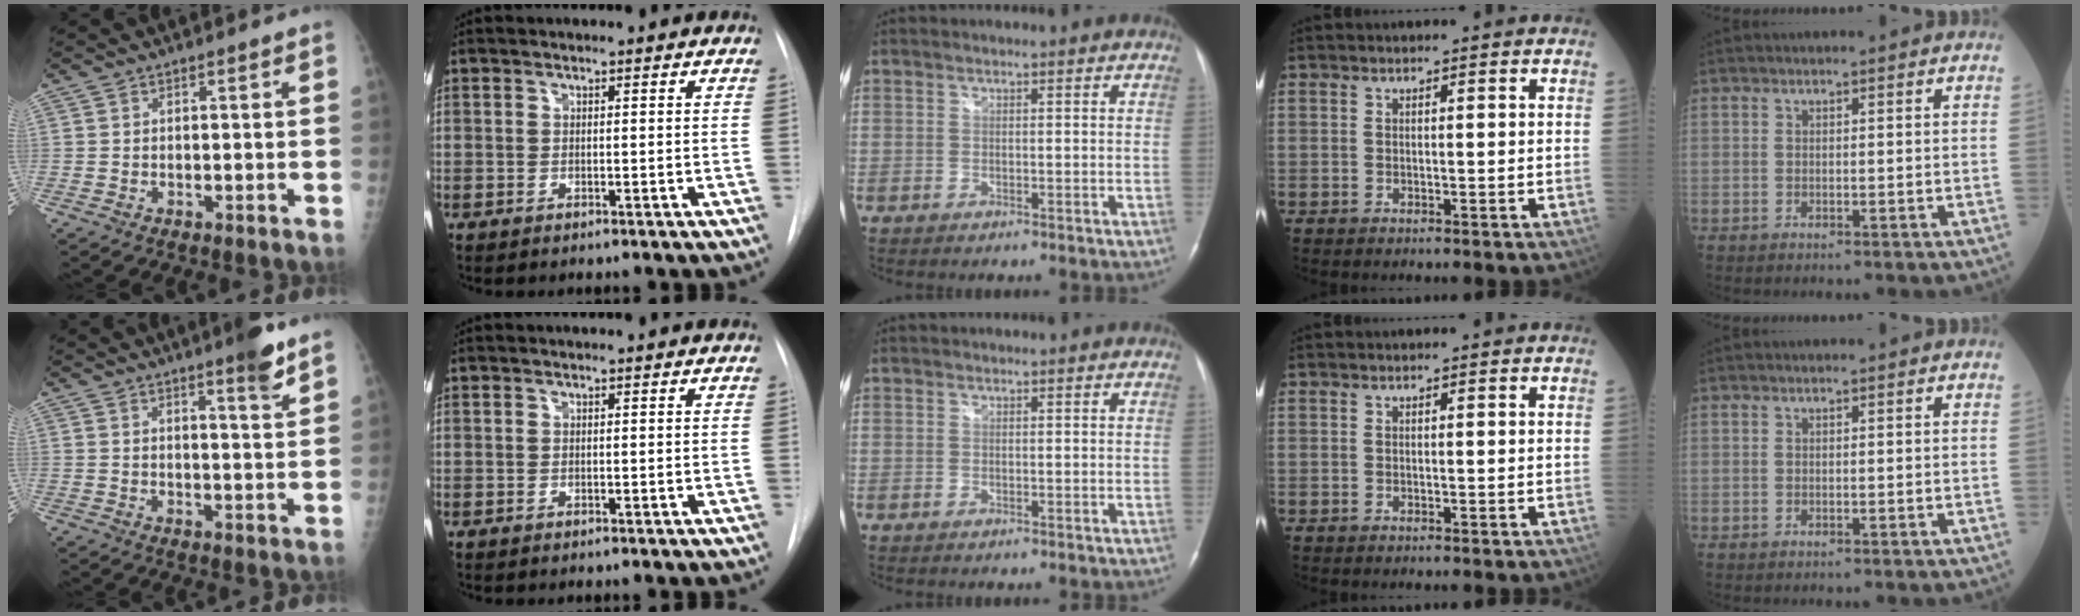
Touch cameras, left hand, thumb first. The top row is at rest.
{"thumb": {"total": 5.6, "force": [3.9, 0.4, 4.0], "torque": [-0.049, -0.027, 0.053]}}